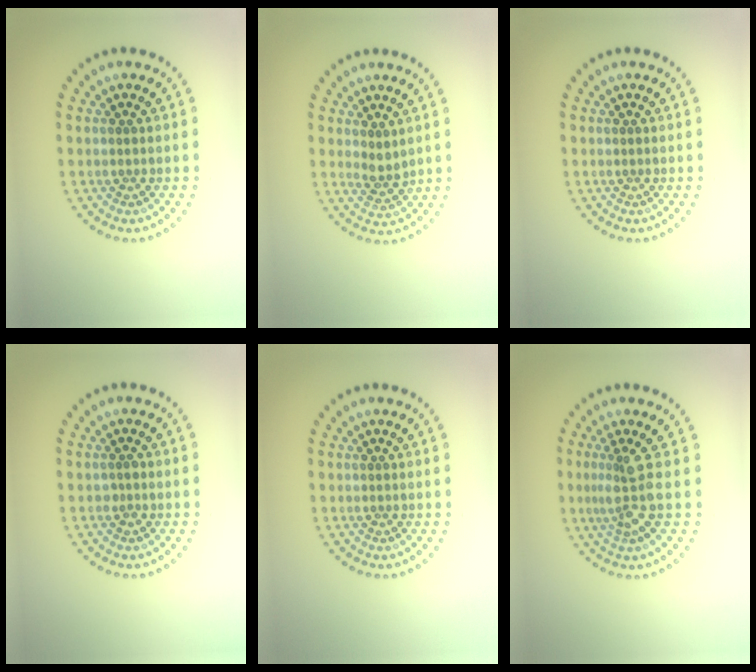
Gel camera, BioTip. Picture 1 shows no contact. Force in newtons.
{"total": 1.7, "press": 1.4, "slide": 0.9}
{"total": 0.0}
{"total": 0.5, "press": 0.5, "slide": 0.1}
{"total": 0.0}
{"total": 3.1, "press": 2.2, "slide": 2.1}